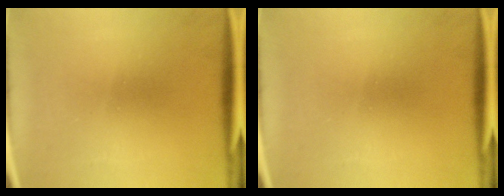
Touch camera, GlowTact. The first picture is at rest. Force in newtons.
{"total": 0.0}